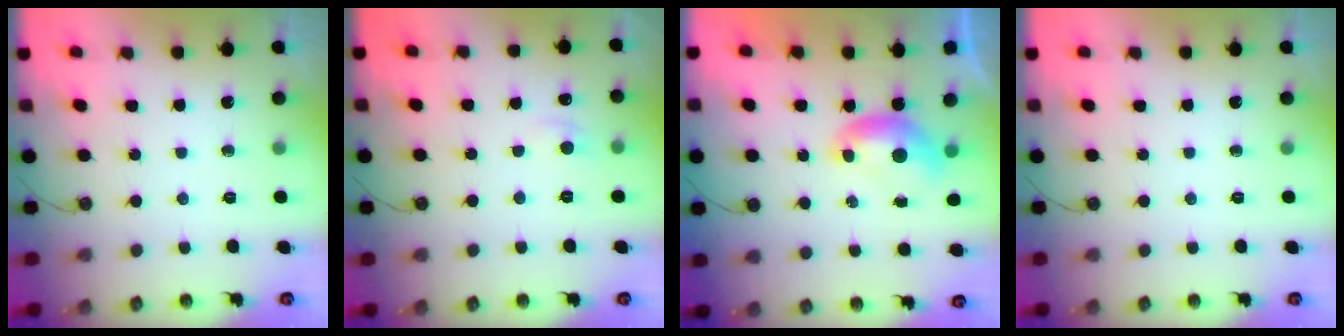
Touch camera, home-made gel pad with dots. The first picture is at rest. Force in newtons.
{"total": 0.7, "press": 0.1, "slide": 0.7}
{"total": 0.0}
{"total": 0.0}